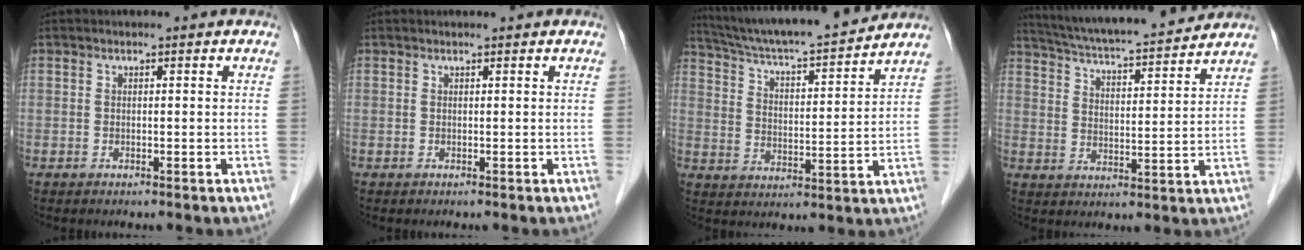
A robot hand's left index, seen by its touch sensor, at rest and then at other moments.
{"total": 1.1, "force": [1.1, 0.1, 0.2], "torque": [-0.007, 0.017, 0.018]}
{"total": 18.0, "force": [16.6, 0.2, 6.9], "torque": [-0.124, 0.000, 0.260]}
{"total": 16.6, "force": [15.2, 0.9, 6.4], "torque": [-0.116, 0.015, 0.234]}